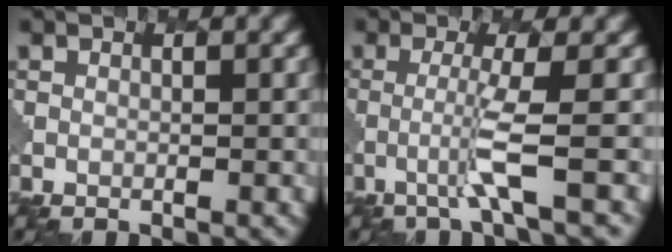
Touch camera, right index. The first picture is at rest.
{"total": 2.8, "force": [-0.9, -0.2, 2.6], "torque": [-0.057, -0.001, -0.027]}